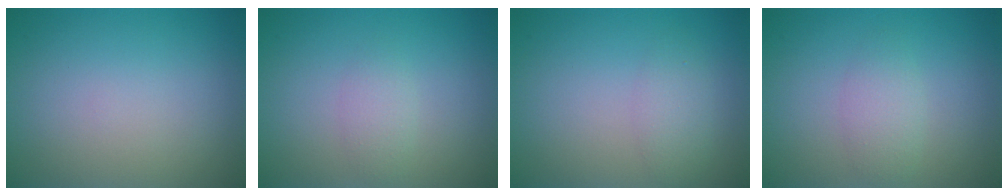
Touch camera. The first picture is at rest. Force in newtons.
{"total": 1.4, "press": 1.4, "slide": 0.0}
{"total": 1.8, "press": 1.8, "slide": 0.1}
{"total": 2.0, "press": 2.0, "slide": 0.1}